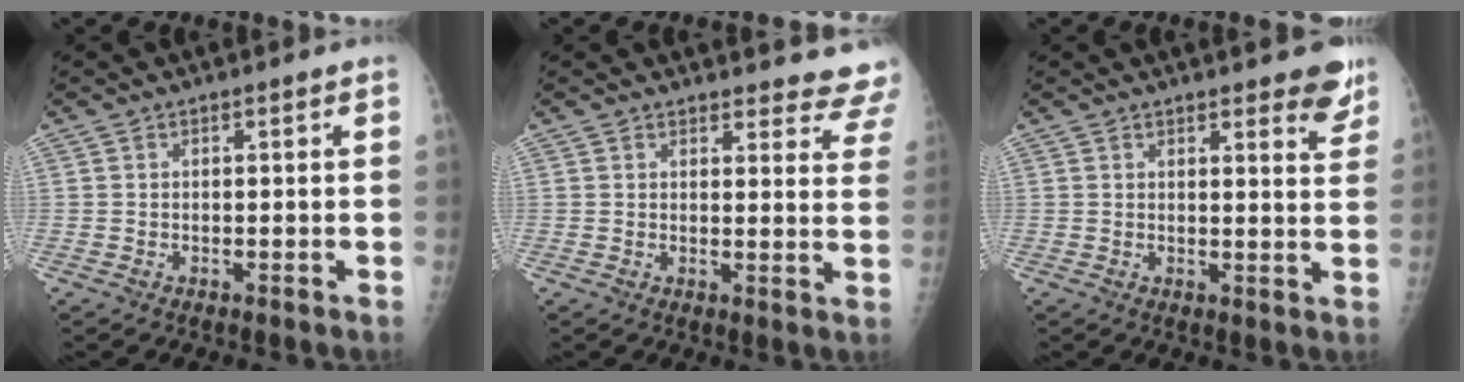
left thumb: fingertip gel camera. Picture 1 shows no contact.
{"total": 11.3, "force": [10.9, 2.5, 1.2], "torque": [0.035, -0.084, 0.089]}
{"total": 6.4, "force": [4.8, 1.7, 3.9], "torque": [-0.023, -0.026, 0.051]}